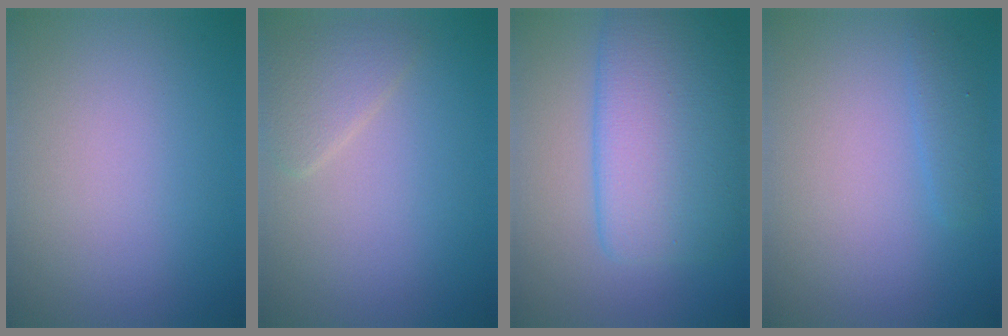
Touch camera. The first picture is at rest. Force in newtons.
{"total": 2.0, "press": 2.0, "slide": 0.1}
{"total": 8.2, "press": 8.2, "slide": 0.1}
{"total": 1.2, "press": 1.2, "slide": 0.1}